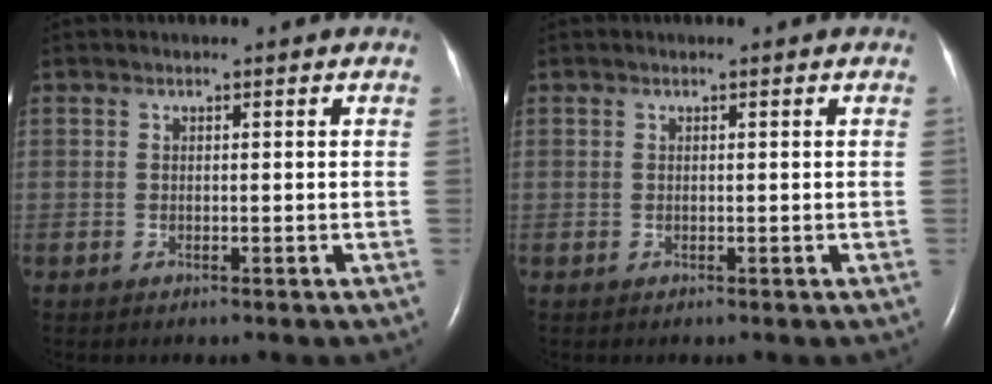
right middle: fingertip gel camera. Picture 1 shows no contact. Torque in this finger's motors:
{"motor_torque": [0.00, 0.00, 0.00, 0.00]}